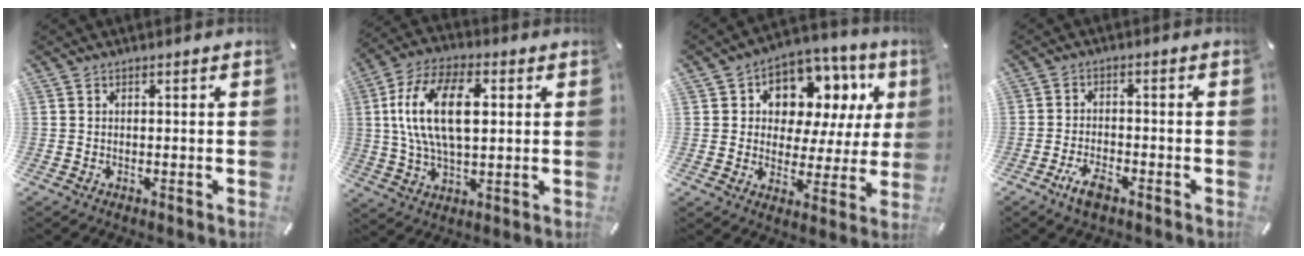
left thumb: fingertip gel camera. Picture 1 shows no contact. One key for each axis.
{"total": 16.2, "fx": 2.9, "fy": 8.7, "fz": 13.4, "tx": -0.271, "ty": 0.002, "tz": 0.043}
{"total": 11.5, "fx": 5.1, "fy": 8.7, "fz": 5.4, "tx": -0.084, "ty": -0.037, "tz": 0.094}
{"total": 4.9, "fx": -3.2, "fy": 2.0, "fz": 3.1, "tx": -0.065, "ty": 0.012, "tz": -0.060}